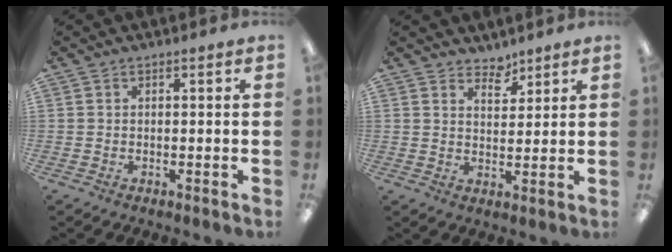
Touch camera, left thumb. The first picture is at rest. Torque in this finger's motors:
{"motor_torque": [0.02, -0.03, 0.01, -0.05, -0.01]}